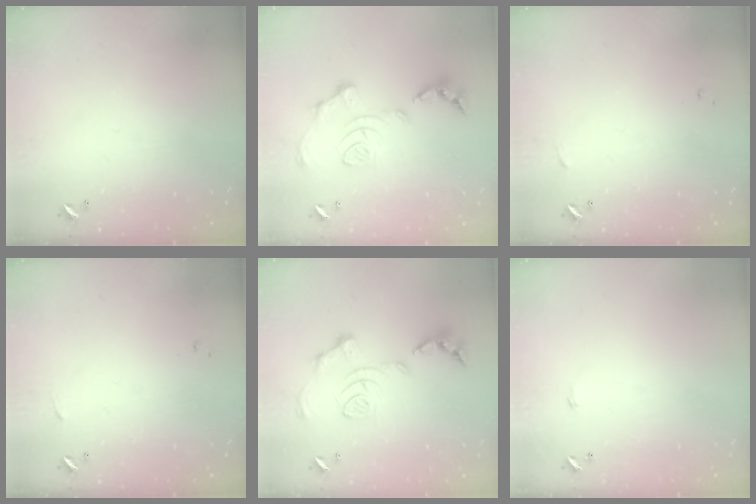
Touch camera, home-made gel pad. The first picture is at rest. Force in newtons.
{"total": 1.5, "press": 0.8, "slide": 1.3}
{"total": 4.2, "press": 4.2, "slide": 0.6}
{"total": 4.2, "press": 4.2, "slide": 0.6}
{"total": 1.5, "press": 0.8, "slide": 1.3}
{"total": 0.6, "press": 0.6, "slide": 0.2}